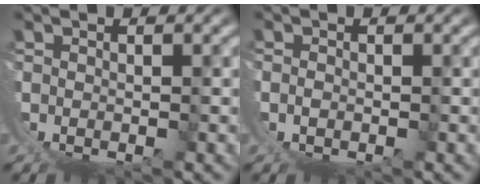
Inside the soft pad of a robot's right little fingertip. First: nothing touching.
{"total": 1.1, "force": [0.4, 0.8, 0.6], "torque": [-0.017, 0.000, 0.006]}